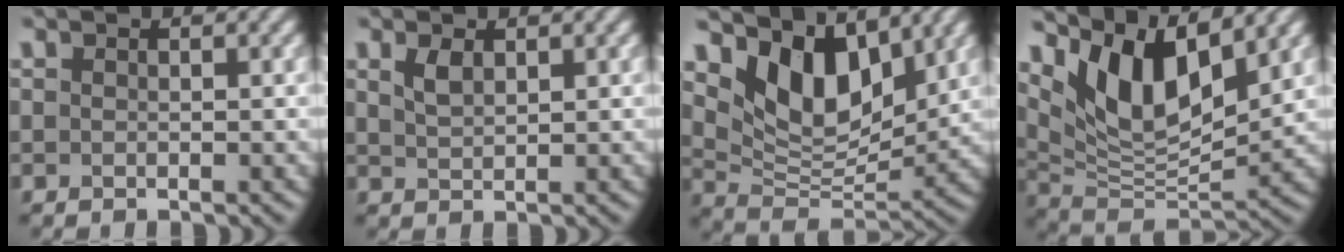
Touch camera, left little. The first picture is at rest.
{"total": 1.6, "force": [0.9, 0.7, 1.1], "torque": [-0.025, 0.001, 0.023]}
{"total": 7.9, "force": [4.6, 4.2, 4.9], "torque": [-0.091, -0.012, 0.081]}
{"total": 9.0, "force": [5.0, 3.4, 6.7], "torque": [-0.128, -0.011, 0.096]}